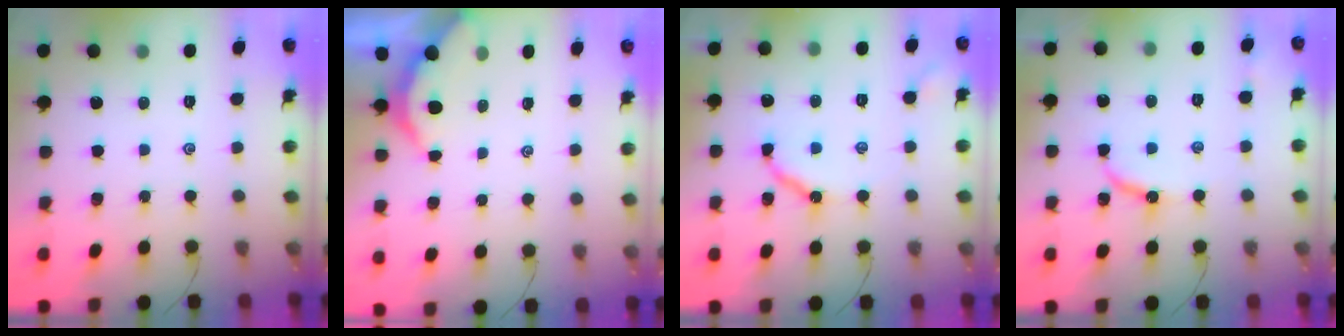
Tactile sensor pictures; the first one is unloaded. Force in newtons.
{"total": 2.2, "press": 2.2, "slide": 0.4}
{"total": 10.1, "press": 10.1, "slide": 0.9}
{"total": 7.0, "press": 7.0, "slide": 0.3}